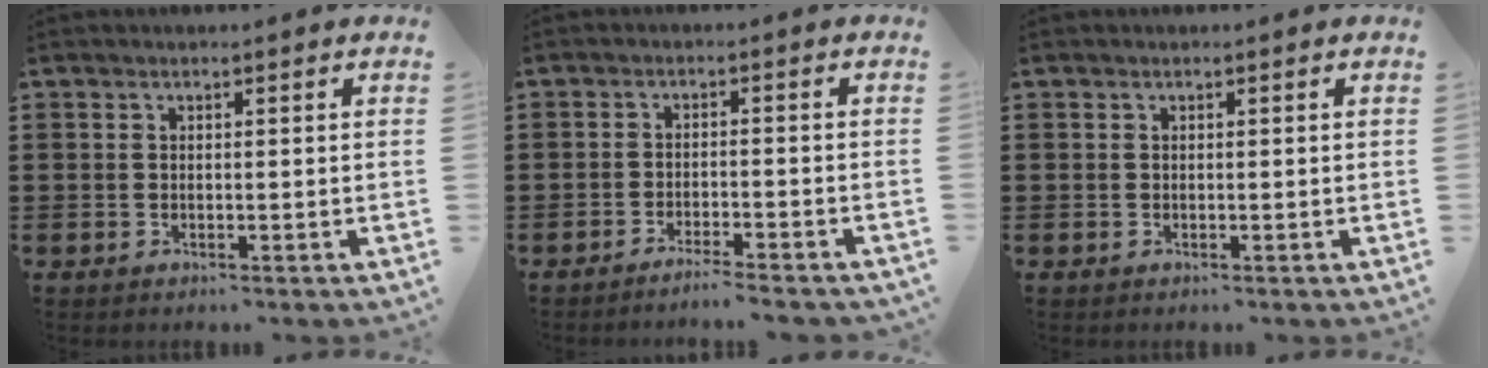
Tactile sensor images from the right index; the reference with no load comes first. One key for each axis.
{"total": 2.7, "fx": -2.6, "fy": -0.3, "fz": 0.6, "tx": -0.012, "ty": -0.001, "tz": -0.053}
{"total": 0.0}